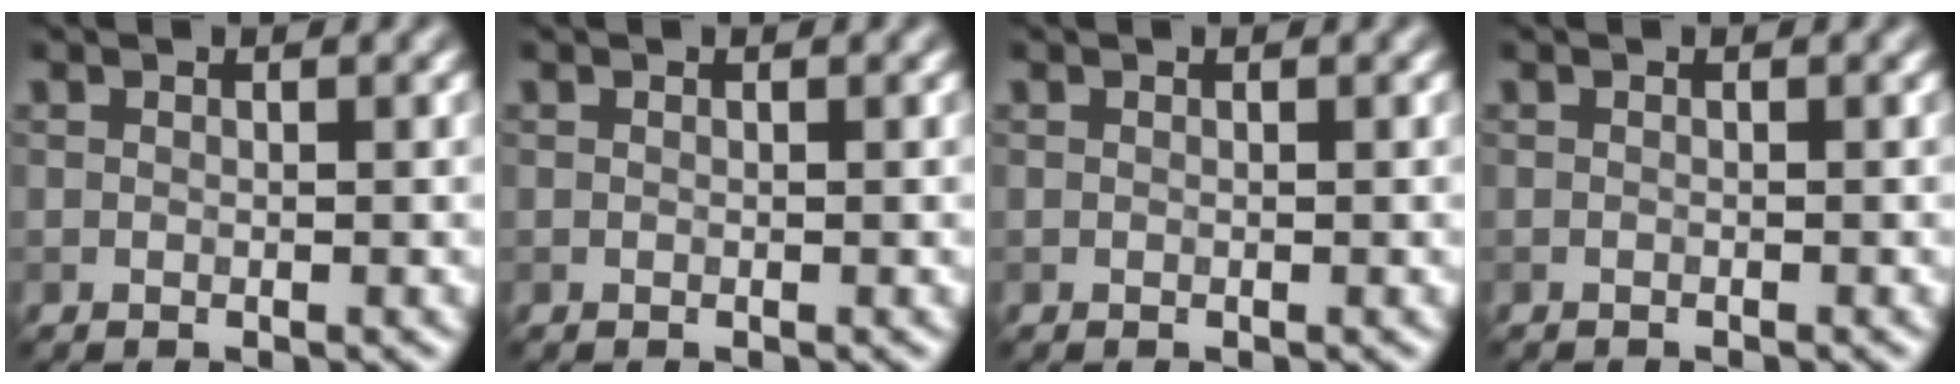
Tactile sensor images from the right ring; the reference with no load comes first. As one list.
[{"total": 0.0}, {"total": 0.0}, {"total": 0.6, "force": [-0.6, 0.0, 0.0], "torque": [0.003, -0.002, -0.010]}]